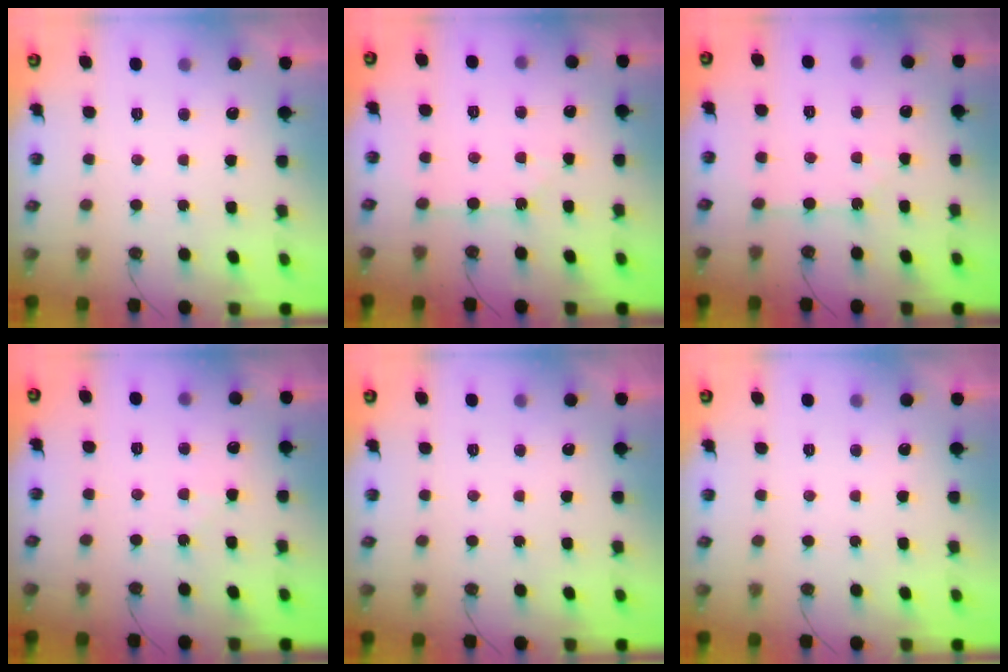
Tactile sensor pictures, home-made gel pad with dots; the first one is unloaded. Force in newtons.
{"total": 2.9, "press": 2.9, "slide": 0.5}
{"total": 2.9, "press": 2.9, "slide": 0.5}
{"total": 5.2, "press": 5.1, "slide": 0.9}
{"total": 0.0}
{"total": 0.0}